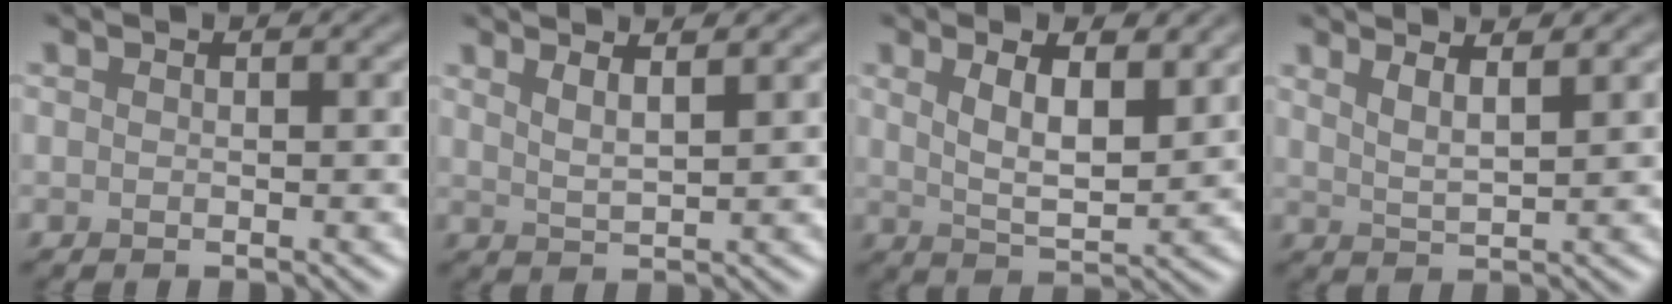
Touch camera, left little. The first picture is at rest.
{"total": 2.9, "force": [2.1, 0.7, 1.8], "torque": [-0.016, 0.011, 0.021]}
{"total": 5.2, "force": [2.3, 1.9, 4.2], "torque": [-0.077, -0.008, 0.042]}
{"total": 3.2, "force": [2.4, 0.8, 2.0], "torque": [-0.020, 0.011, 0.028]}